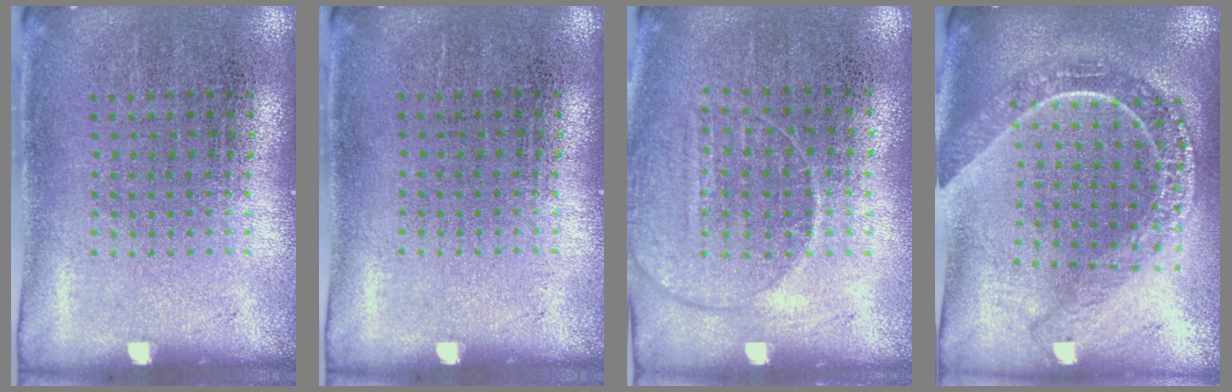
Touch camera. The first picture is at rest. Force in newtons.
{"total": 0.0}
{"total": 1.4, "press": 1.3, "slide": 0.5}
{"total": 2.2, "press": 1.8, "slide": 1.2}